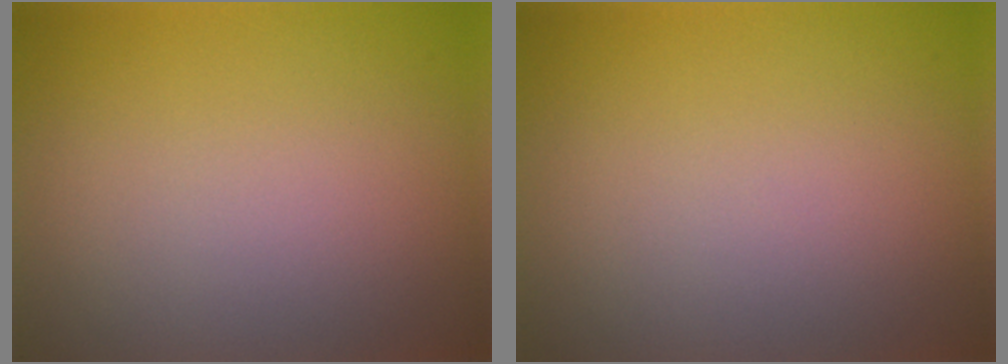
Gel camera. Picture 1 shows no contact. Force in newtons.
{"total": 0.0}